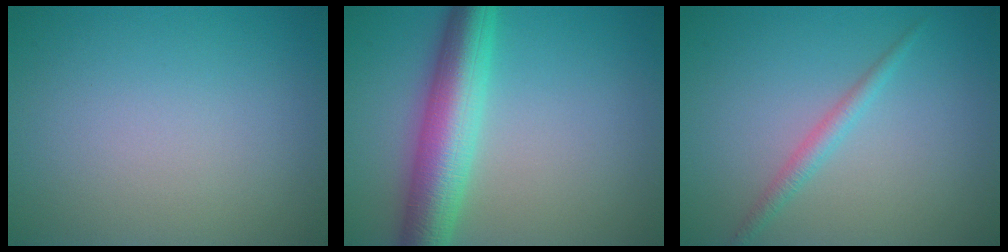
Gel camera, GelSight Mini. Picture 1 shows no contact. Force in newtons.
{"total": 7.1, "press": 7.1, "slide": 0.0}
{"total": 1.6, "press": 1.6, "slide": 0.1}